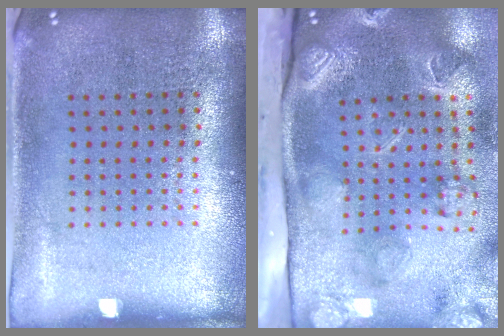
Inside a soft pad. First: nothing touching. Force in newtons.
{"total": 4.4, "press": 3.2, "slide": 3.1}